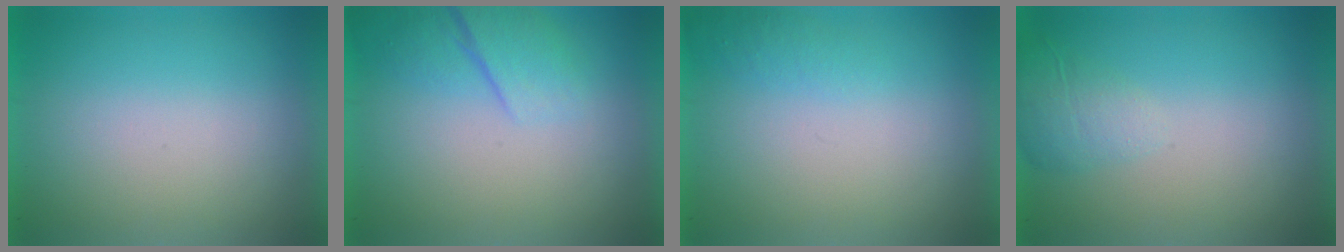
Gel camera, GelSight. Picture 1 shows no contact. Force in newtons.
{"total": 2.2}
{"total": 1.1}
{"total": 2.1}